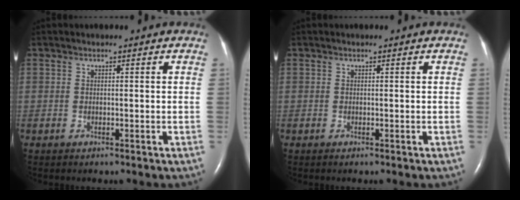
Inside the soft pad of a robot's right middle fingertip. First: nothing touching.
{"total": 0.0}